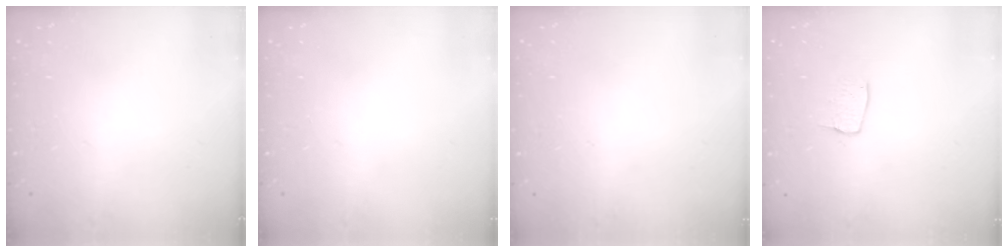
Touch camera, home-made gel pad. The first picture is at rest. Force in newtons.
{"total": 0.0}
{"total": 0.0}
{"total": 5.9, "press": 5.9, "slide": 0.3}